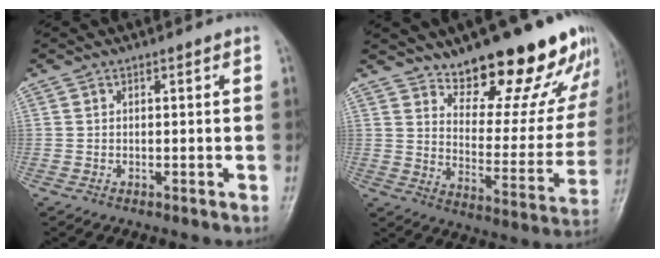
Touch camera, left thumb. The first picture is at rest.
{"total": 21.6, "force": [17.3, 7.8, 10.4], "torque": [-0.088, -0.118, 0.237]}